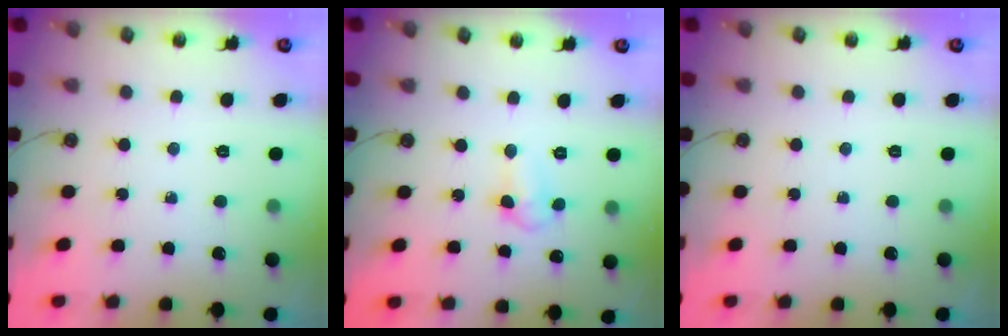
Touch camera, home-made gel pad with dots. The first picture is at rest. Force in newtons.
{"total": 4.4, "press": 4.3, "slide": 1.2}
{"total": 0.0}